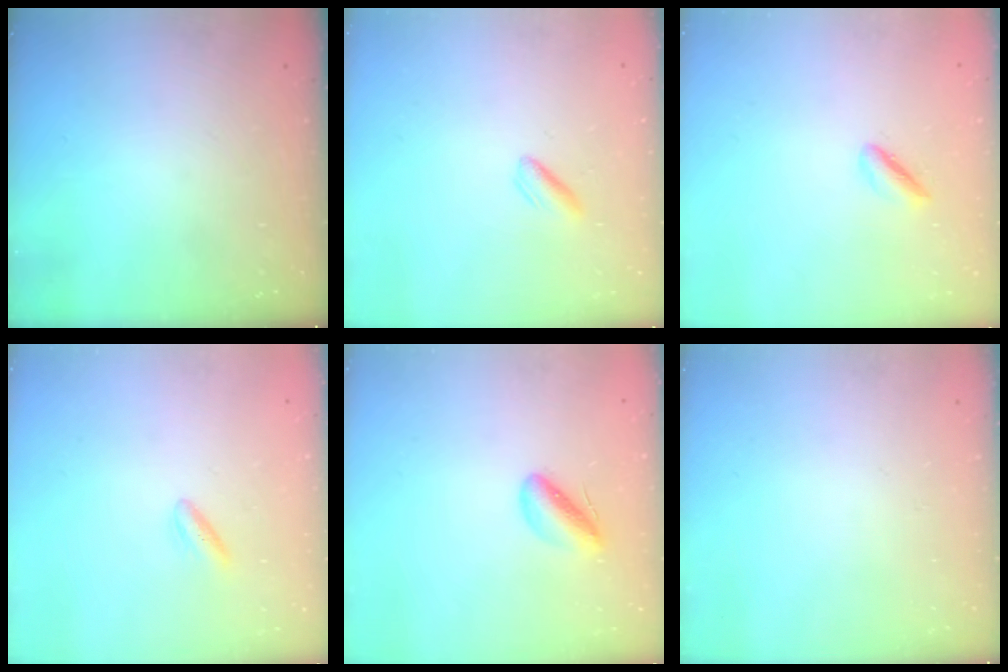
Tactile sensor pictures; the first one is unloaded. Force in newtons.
{"total": 2.4, "press": 2.3, "slide": 0.9}
{"total": 1.8, "press": 1.8, "slide": 0.4}
{"total": 2.5, "press": 2.2, "slide": 1.2}
{"total": 4.9, "press": 4.8, "slide": 1.0}
{"total": 0.0}